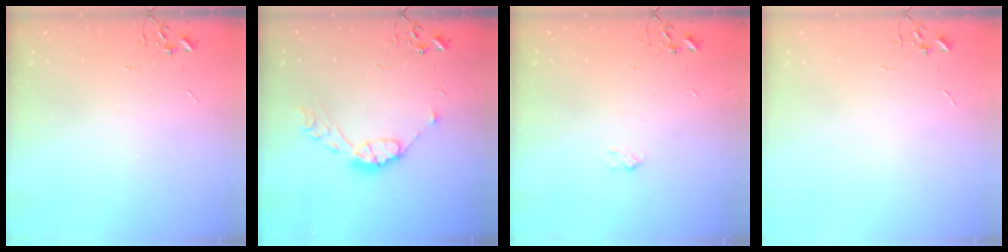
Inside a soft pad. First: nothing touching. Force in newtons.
{"total": 10.2, "press": 10.2, "slide": 0.8}
{"total": 2.6, "press": 2.6, "slide": 0.5}
{"total": 0.0}